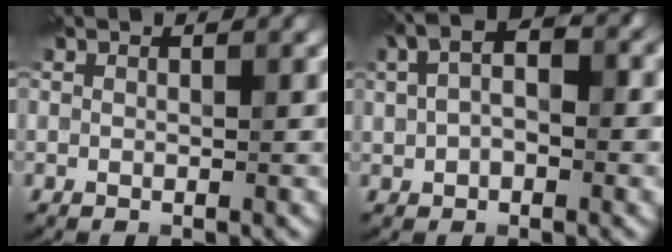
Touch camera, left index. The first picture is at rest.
{"total": 6.1, "force": [1.0, 3.8, 4.6], "torque": [-0.081, 0.022, 0.006]}